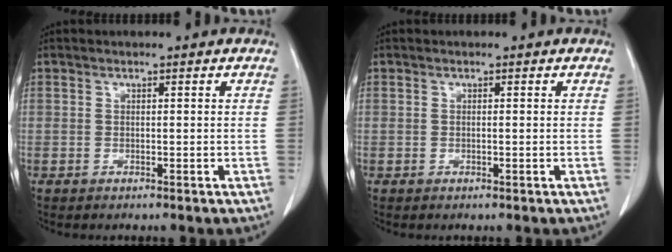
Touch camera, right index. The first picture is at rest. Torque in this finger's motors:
{"motor_torque": [0.12, -0.07, 0.00, -0.01]}